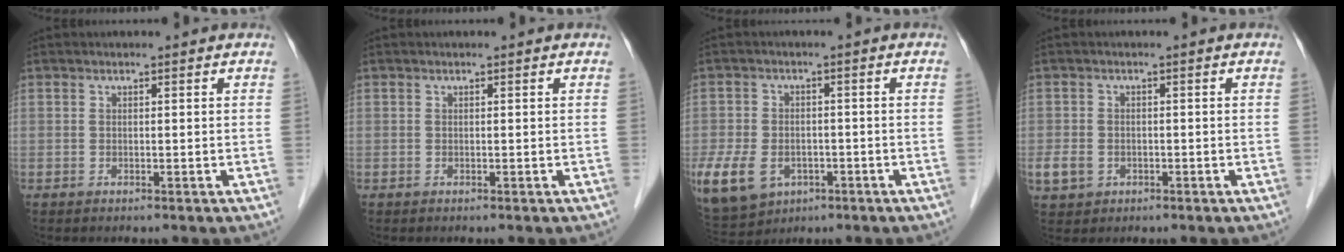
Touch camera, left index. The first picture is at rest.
{"total": 0.0}
{"total": 30.5, "force": [-12.9, 23.6, 14.3], "torque": [-0.487, -0.024, -0.195]}
{"total": 3.9, "force": [-1.5, 3.3, 1.6], "torque": [-0.041, 0.002, -0.016]}